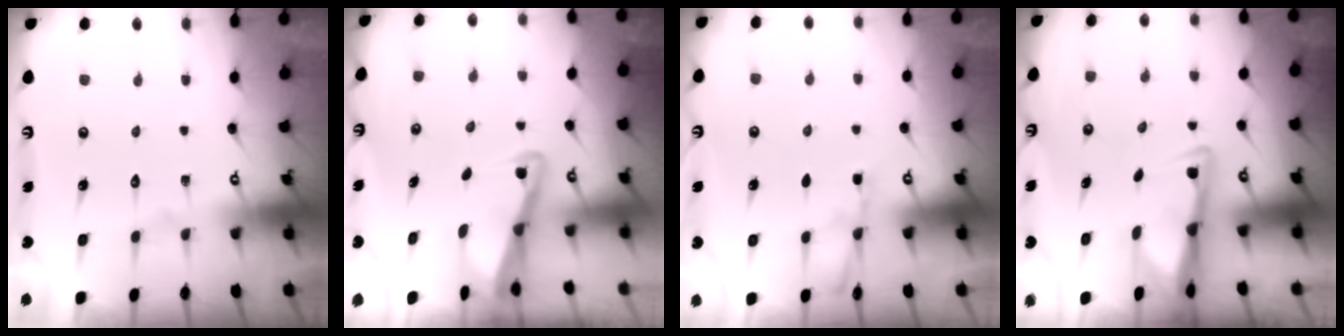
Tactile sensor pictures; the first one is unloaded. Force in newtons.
{"total": 3.1, "press": 3.0, "slide": 0.3}
{"total": 2.4, "press": 2.4, "slide": 0.5}
{"total": 3.0, "press": 2.9, "slide": 0.5}